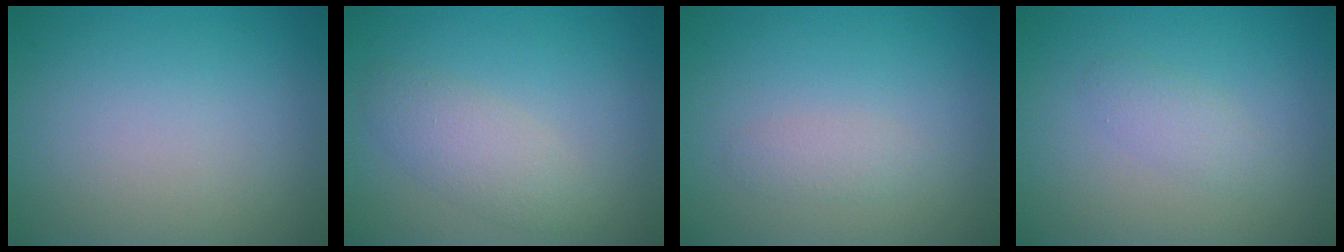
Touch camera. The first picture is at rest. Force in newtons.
{"total": 2.8, "press": 2.8, "slide": 0.1}
{"total": 1.3, "press": 1.3, "slide": 0.0}
{"total": 1.5, "press": 1.5, "slide": 0.1}